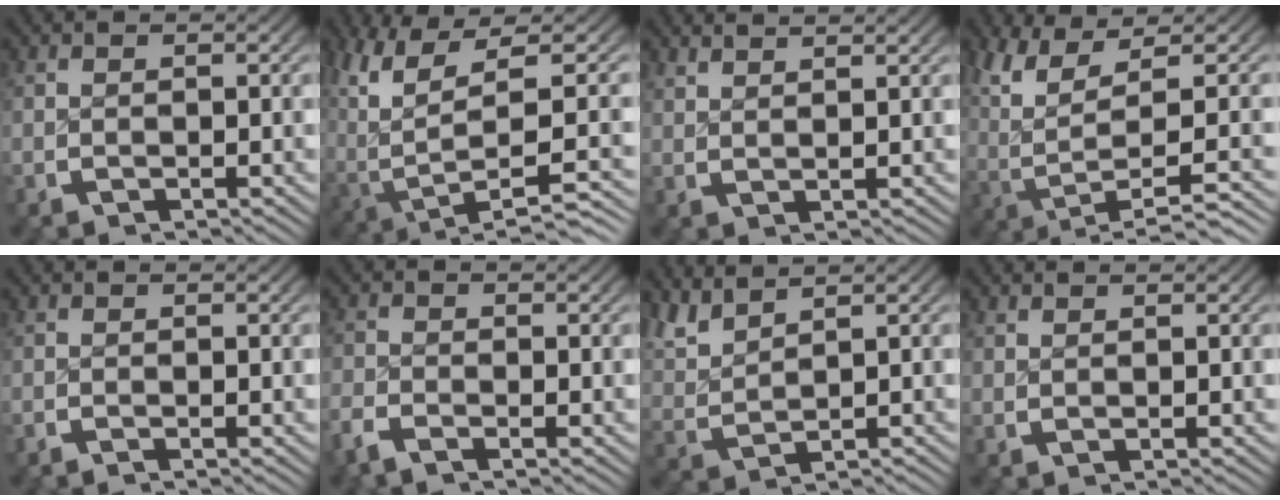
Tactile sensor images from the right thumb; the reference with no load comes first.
{"total": 9.2, "force": [-0.9, 5.2, 7.5], "torque": [-0.162, -0.041, 0.015]}
{"total": 2.3, "force": [2.2, -0.1, 0.6], "torque": [-0.002, 0.006, 0.042]}
{"total": 8.7, "force": [1.4, 4.4, 7.3], "torque": [-0.149, -0.008, 0.035]}
{"total": 0.7, "force": [-0.7, 0.1, 0.1], "torque": [0.003, -0.002, -0.015]}
{"total": 1.9, "force": [-1.5, 0.8, 0.8], "torque": [-0.016, -0.002, -0.036]}
{"total": 3.6, "force": [2.2, 1.9, 2.2], "torque": [-0.054, -0.002, 0.057]}
{"total": 0.5, "force": [0.5, -0.2, 0.1], "torque": [-0.001, 0.001, 0.012]}